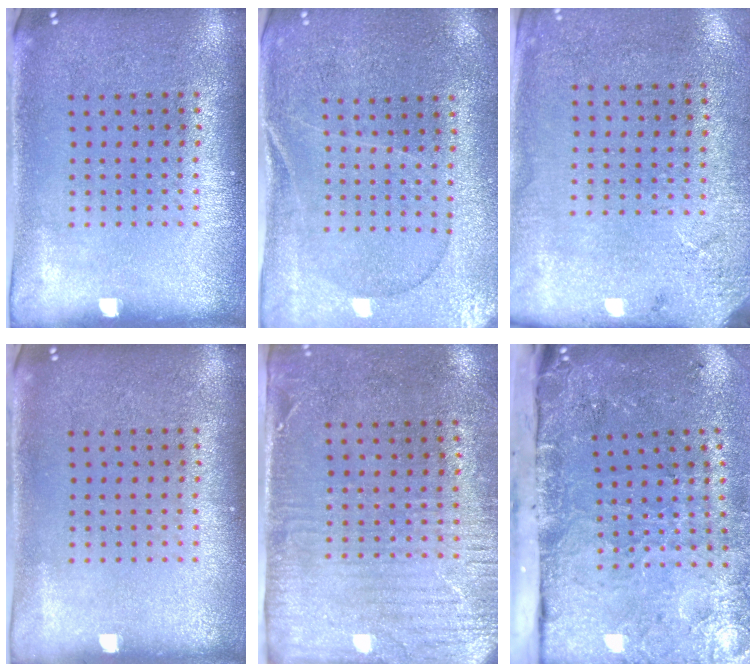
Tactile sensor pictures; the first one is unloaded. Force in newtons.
{"total": 0.6, "press": 0.5, "slide": 0.3}
{"total": 2.7, "press": 2.2, "slide": 1.5}
{"total": 0.0}
{"total": 3.0, "press": 2.4, "slide": 1.7}
{"total": 4.9, "press": 3.7, "slide": 3.3}